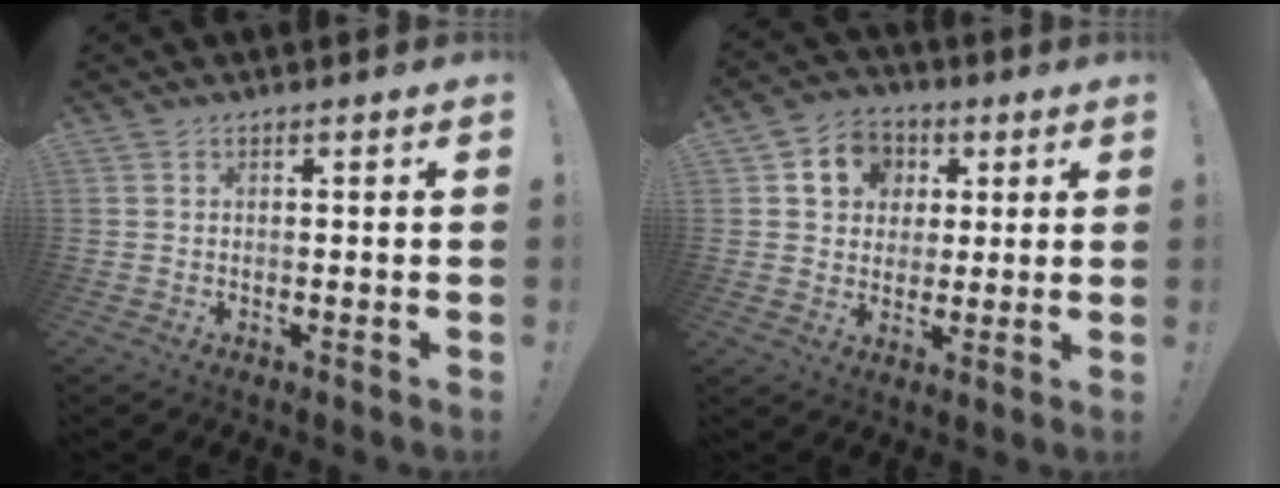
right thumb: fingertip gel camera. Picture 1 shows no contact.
{"total": 9.9, "force": [3.0, 8.8, 3.4], "torque": [-0.042, -0.007, 0.060]}